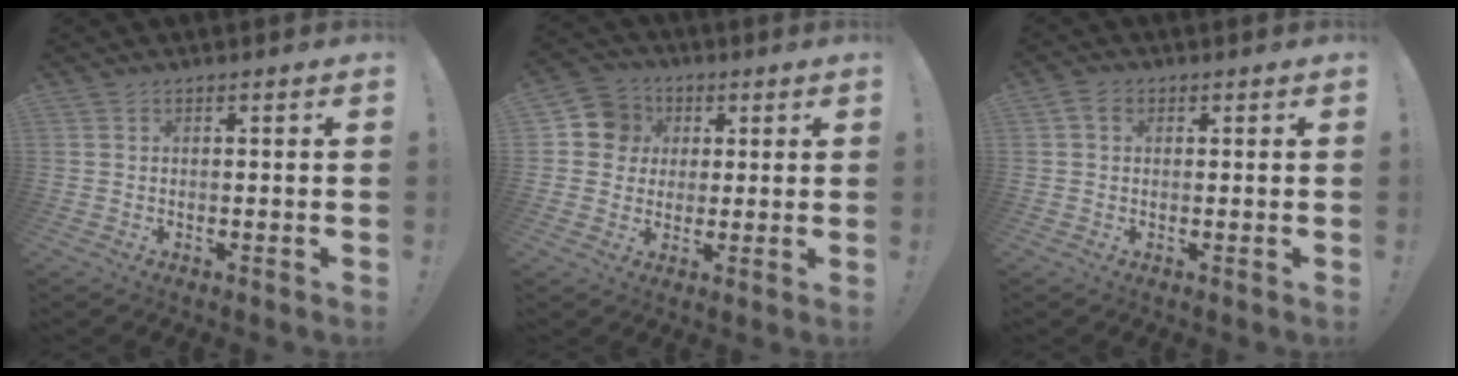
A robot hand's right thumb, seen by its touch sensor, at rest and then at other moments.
{"total": 9.5, "force": [1.9, 9.0, 2.3], "torque": [-0.025, 0.002, 0.041]}
{"total": 2.9, "force": [0.8, 2.2, 1.8], "torque": [-0.029, 0.006, 0.016]}